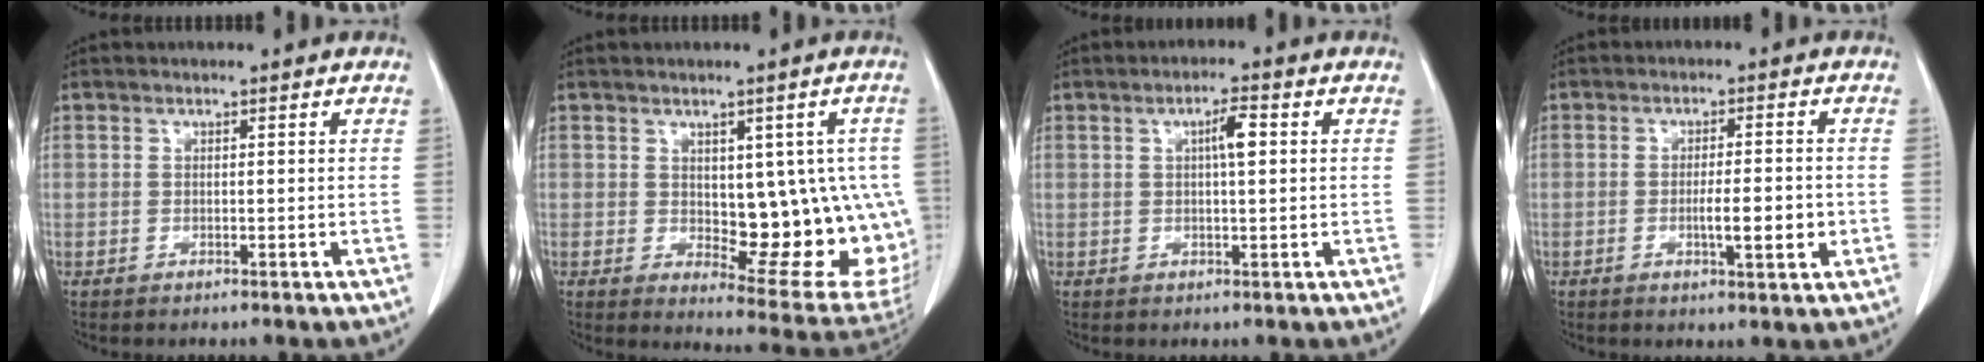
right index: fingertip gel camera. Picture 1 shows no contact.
{"total": 14.9, "force": [-0.8, 6.8, 13.3], "torque": [-0.116, 0.007, 0.014]}
{"total": 3.5, "force": [0.8, 0.5, 3.3], "torque": [-0.057, 0.006, 0.011]}
{"total": 5.2, "force": [-1.1, 0.7, 5.0], "torque": [-0.081, -0.002, -0.012]}